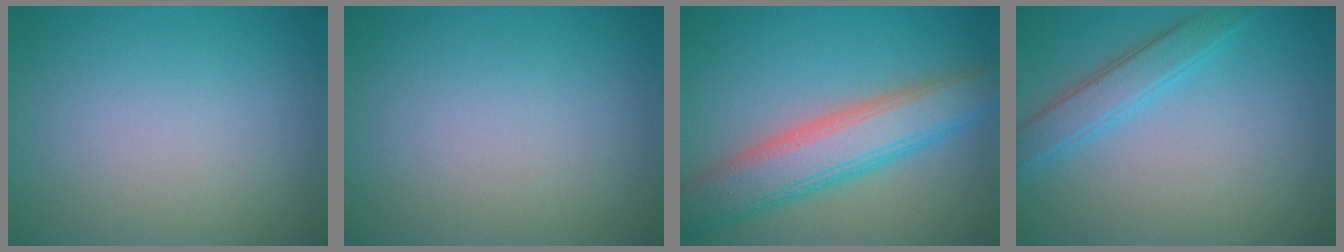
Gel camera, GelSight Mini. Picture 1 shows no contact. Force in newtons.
{"total": 0.0}
{"total": 7.0, "press": 7.0, "slide": 0.3}
{"total": 2.8, "press": 2.8, "slide": 0.1}